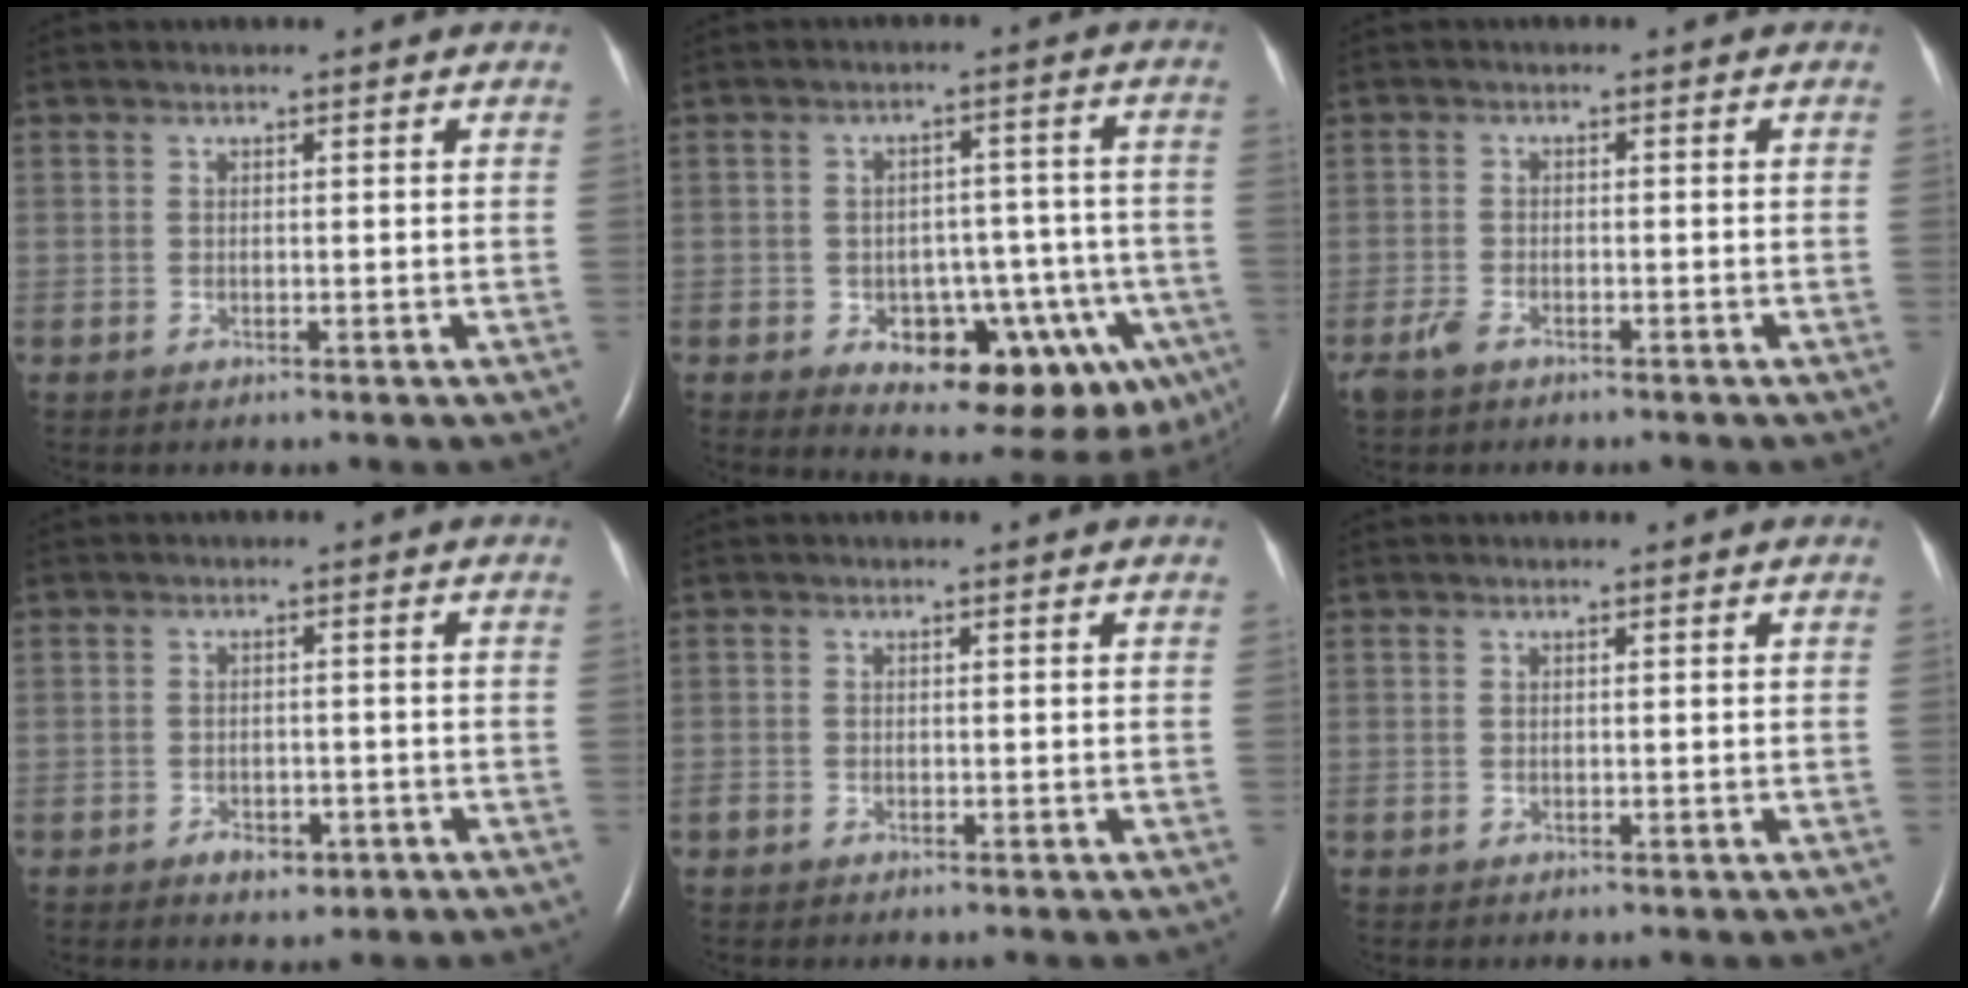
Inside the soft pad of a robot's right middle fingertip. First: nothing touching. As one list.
[{"total": 15.8, "force": [-7.0, 7.2, 12.2], "torque": [-0.109, 0.025, -0.078]}, {"total": 2.8, "force": [-2.1, 1.0, 1.6], "torque": [-0.046, -0.005, -0.038]}, {"total": 3.3, "force": [-1.9, 1.9, 1.9], "torque": [-0.028, 0.002, -0.018]}, {"total": 0.6, "force": [-0.5, 0.4, 0.1], "torque": [-0.005, 0.002, -0.011]}, {"total": 0.0}]